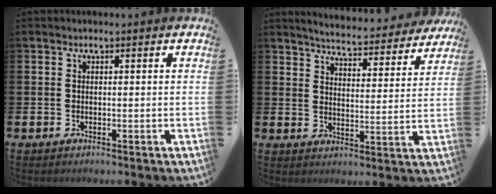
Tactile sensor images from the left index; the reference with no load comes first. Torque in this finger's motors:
{"motor_torque": [0.97, -1.16, 0.64, 0.05]}